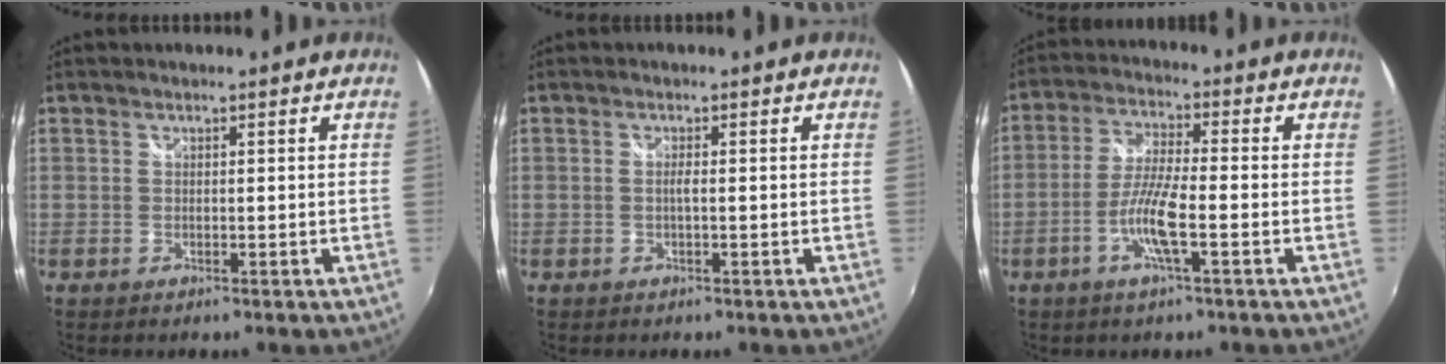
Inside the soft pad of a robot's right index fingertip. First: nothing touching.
{"total": 1.0, "force": [-0.2, -0.1, 1.0], "torque": [-0.018, 0.001, -0.006]}
{"total": 7.7, "force": [-3.0, 0.7, 7.0], "torque": [-0.146, -0.003, -0.060]}